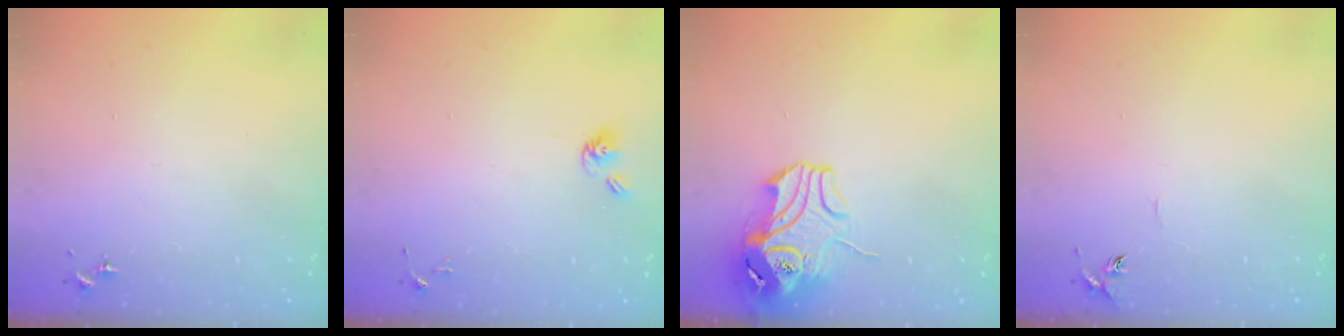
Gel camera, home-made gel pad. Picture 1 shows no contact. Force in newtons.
{"total": 5.5, "press": 4.8, "slide": 2.6}
{"total": 11.7, "press": 11.5, "slide": 1.8}
{"total": 4.6, "press": 4.5, "slide": 0.4}